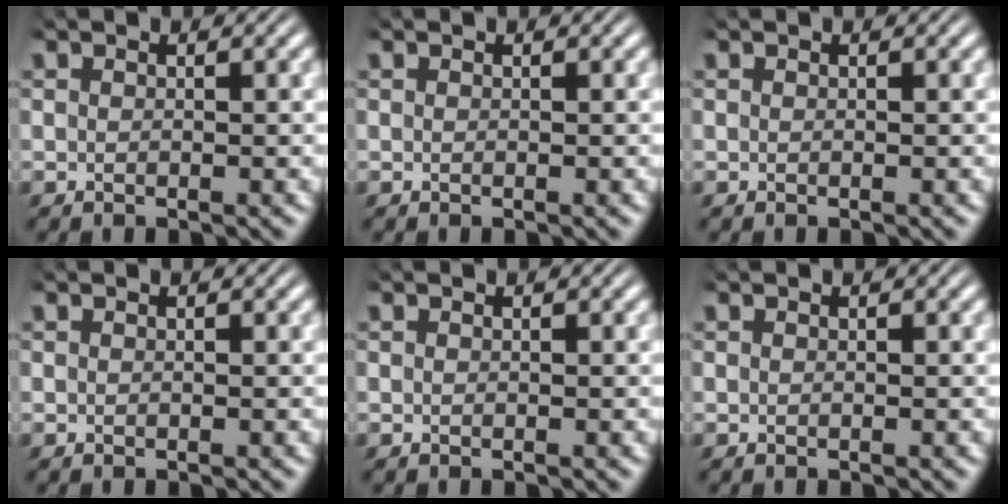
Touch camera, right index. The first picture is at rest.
{"total": 0.0}
{"total": 0.0}
{"total": 0.0}
{"total": 0.0}
{"total": 0.0}